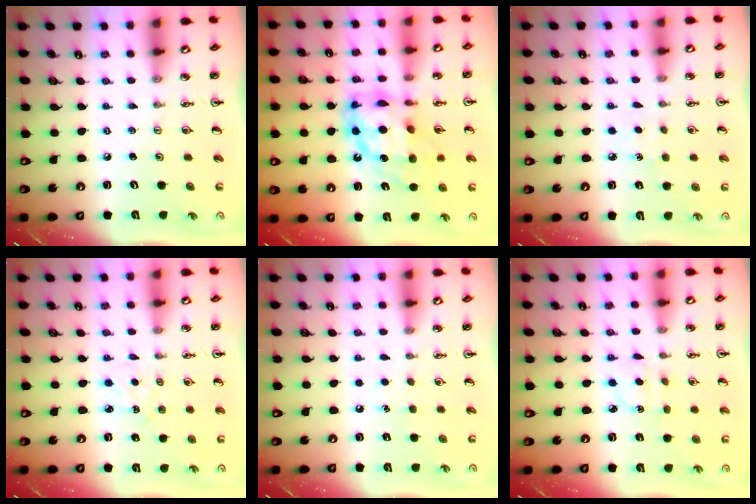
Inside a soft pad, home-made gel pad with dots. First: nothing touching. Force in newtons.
{"total": 14.5, "press": 14.5, "slide": 1.3}
{"total": 3.9, "press": 3.8, "slide": 0.5}
{"total": 3.4, "press": 3.3, "slide": 0.4}
{"total": 4.9, "press": 4.9, "slide": 0.6}
{"total": 3.2, "press": 3.1, "slide": 0.7}